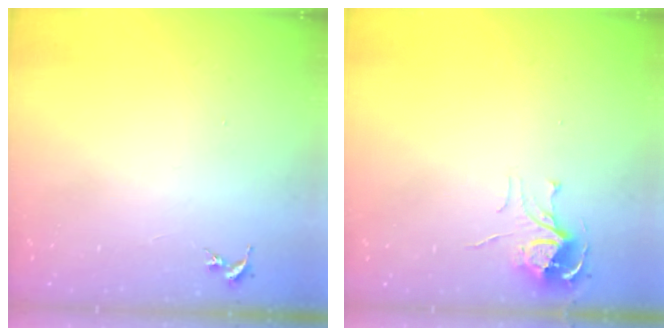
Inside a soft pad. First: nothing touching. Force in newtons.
{"total": 7.0, "press": 7.0, "slide": 0.6}